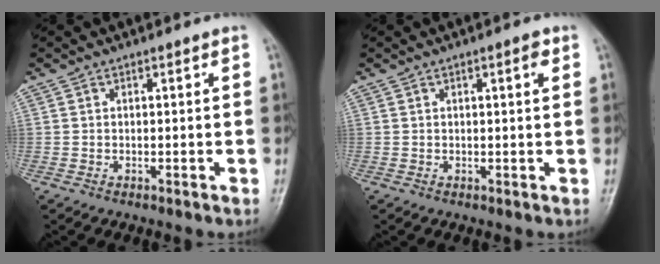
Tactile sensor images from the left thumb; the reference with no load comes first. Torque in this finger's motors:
{"motor_torque": [-0.51, 0.04, -0.06, 0.28, 0.07]}